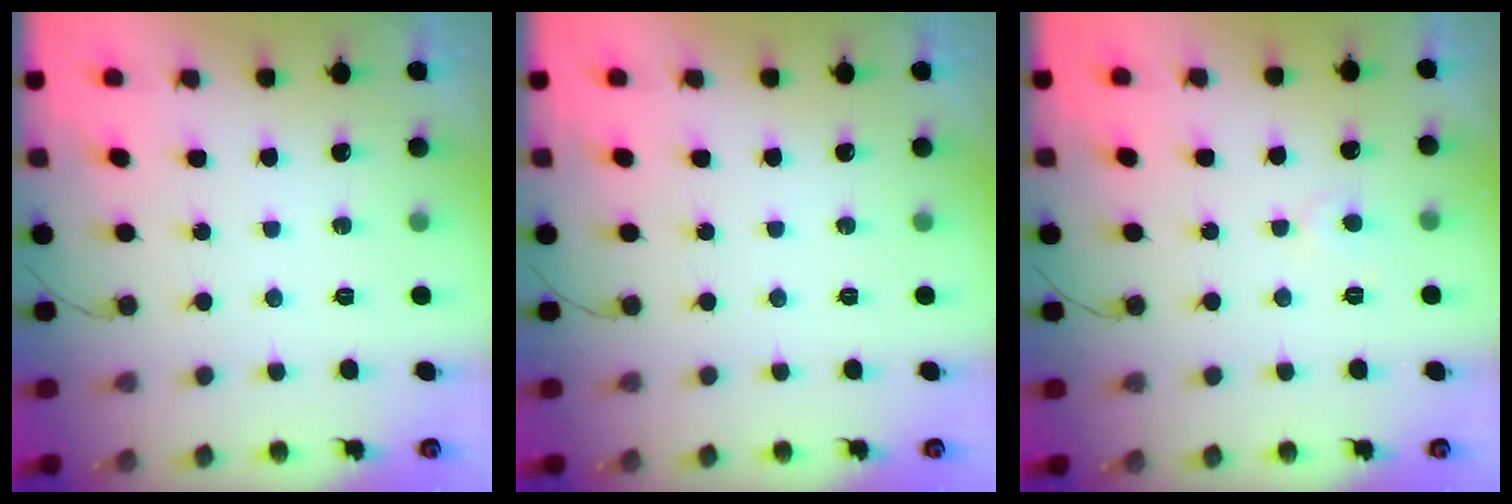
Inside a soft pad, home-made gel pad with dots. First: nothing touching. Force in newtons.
{"total": 0.0}
{"total": 3.7, "press": 3.7, "slide": 0.4}